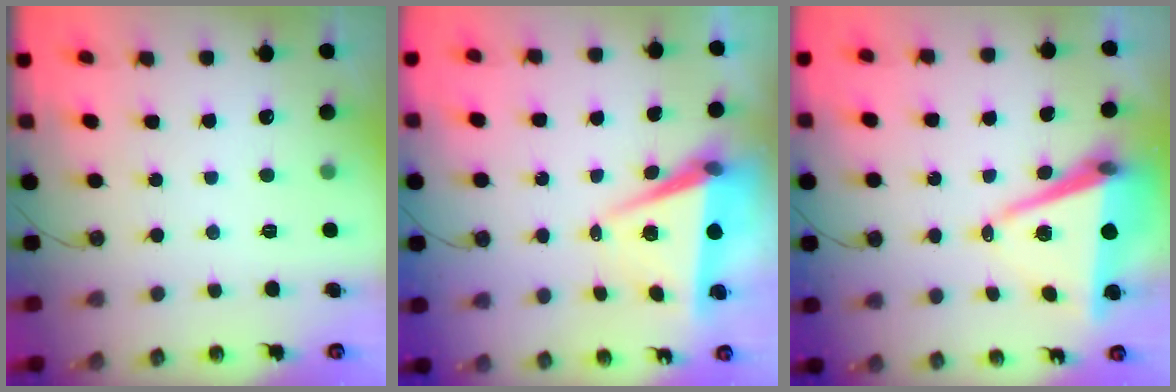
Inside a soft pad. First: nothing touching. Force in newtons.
{"total": 7.1, "press": 5.5, "slide": 4.5}
{"total": 9.5, "press": 8.6, "slide": 4.2}